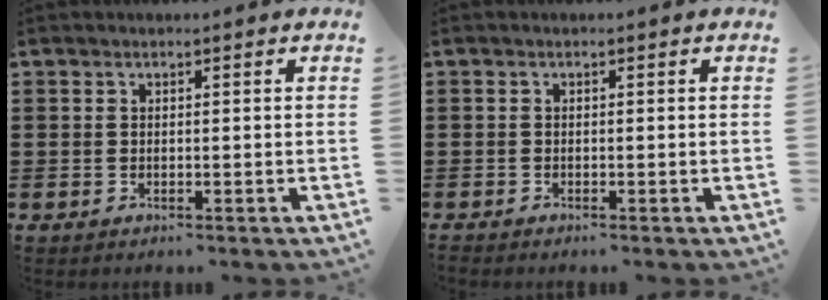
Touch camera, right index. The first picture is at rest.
{"total": 0.7, "force": [-0.7, -0.2, 0.0], "torque": [-0.001, -0.004, -0.014]}